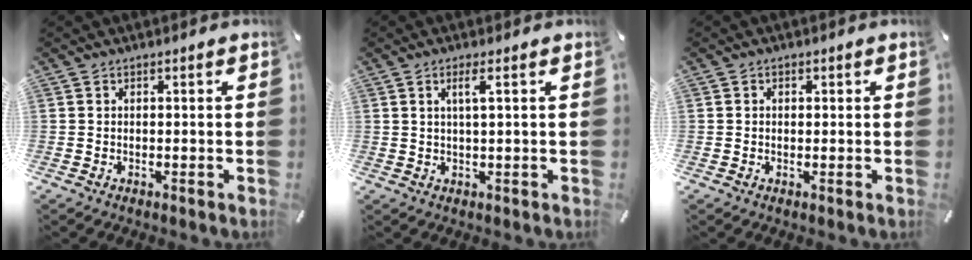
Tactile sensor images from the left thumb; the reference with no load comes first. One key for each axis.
{"total": 3.3, "fx": 1.3, "fy": 0.2, "fz": 3.1, "tx": -0.062, "ty": 0.000, "tz": 0.019}
{"total": 1.0, "fx": 0.1, "fy": 0.9, "fz": 0.4, "tx": 0.000, "ty": 0.003, "tz": -0.002}